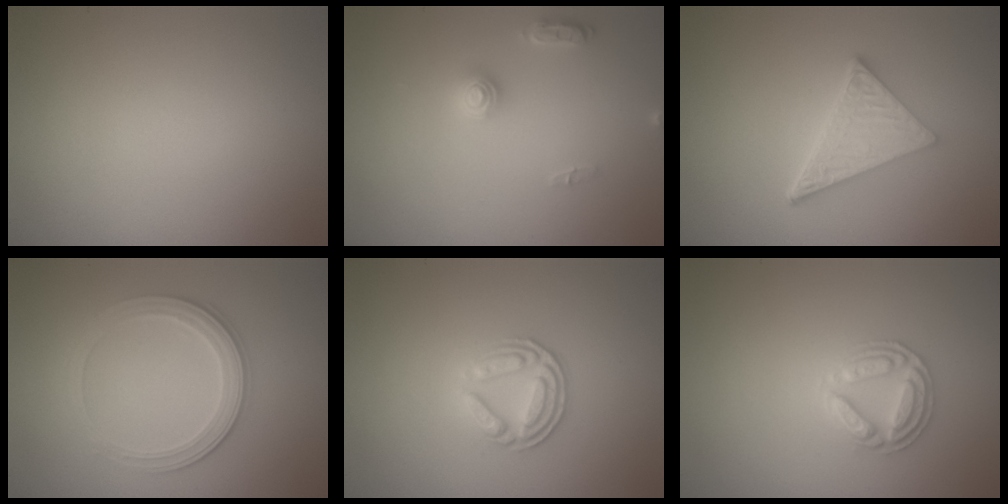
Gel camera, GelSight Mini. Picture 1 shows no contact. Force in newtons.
{"total": 2.2, "press": 2.2, "slide": 0.1}
{"total": 5.1, "press": 3.8, "slide": 3.4}
{"total": 3.5, "press": 3.2, "slide": 1.5}
{"total": 3.4, "press": 2.7, "slide": 2.1}
{"total": 2.8, "press": 2.8, "slide": 0.3}